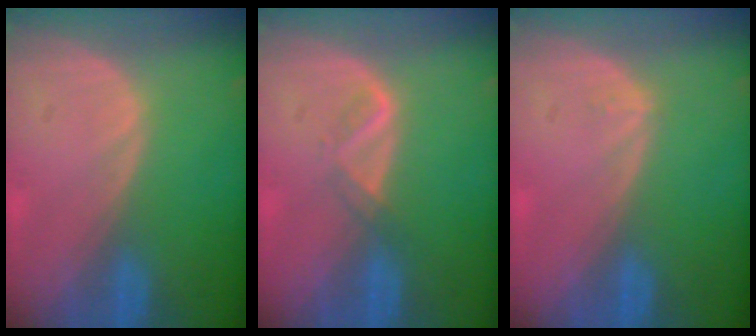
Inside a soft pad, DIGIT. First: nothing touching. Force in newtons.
{"total": 2.1, "press": 2.0, "slide": 0.6}
{"total": 0.6, "press": 0.4, "slide": 0.5}